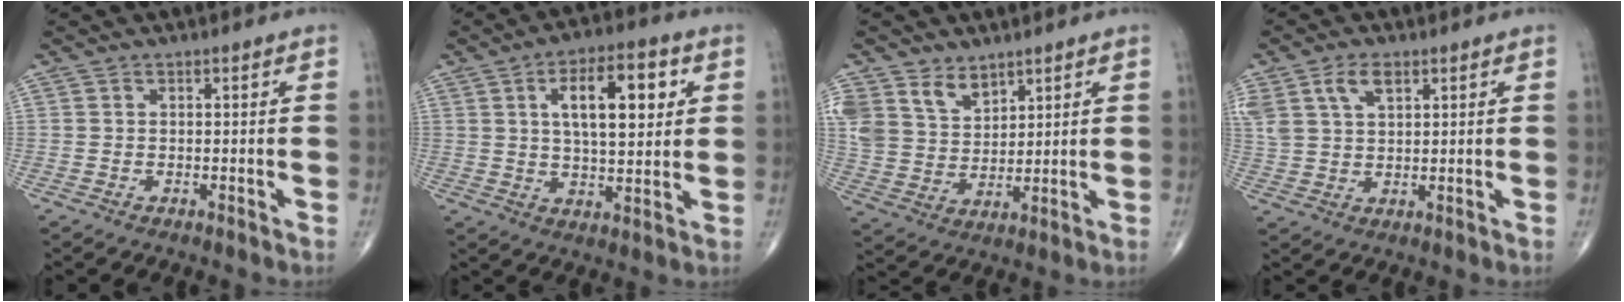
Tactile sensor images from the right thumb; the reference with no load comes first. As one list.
[{"total": 14.7, "force": [4.4, 6.2, 12.6], "torque": [-0.181, -0.002, 0.068]}, {"total": 10.5, "force": [6.5, 7.0, 4.3], "torque": [-0.068, -0.025, 0.137]}, {"total": 8.5, "force": [4.2, 4.9, 5.6], "torque": [-0.121, -0.004, 0.087]}]